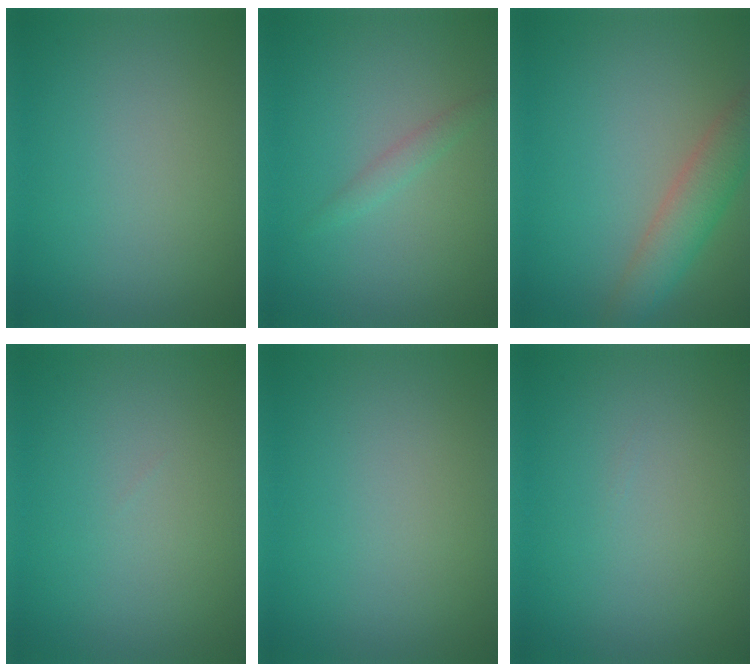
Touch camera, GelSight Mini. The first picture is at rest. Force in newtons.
{"total": 1.1, "press": 1.1, "slide": 0.0}
{"total": 4.1, "press": 4.1, "slide": 0.4}
{"total": 0.0}
{"total": 0.0}
{"total": 0.0}